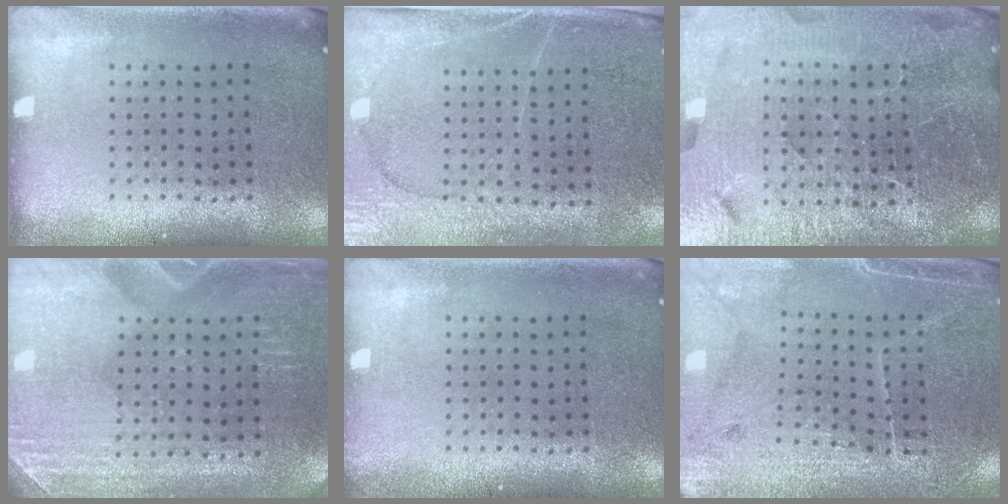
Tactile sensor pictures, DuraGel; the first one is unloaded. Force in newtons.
{"total": 3.0, "press": 2.7, "slide": 1.3}
{"total": 6.2, "press": 5.5, "slide": 3.0}
{"total": 3.0, "press": 2.9, "slide": 0.6}
{"total": 0.7, "press": 0.7, "slide": 0.0}
{"total": 3.1, "press": 3.0, "slide": 1.0}